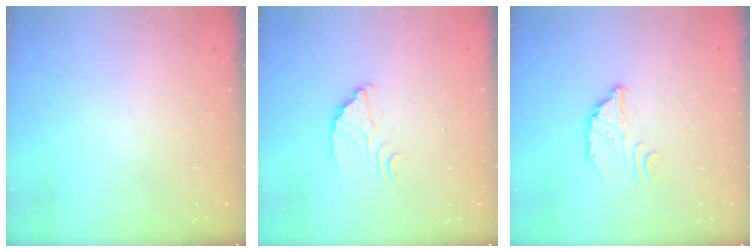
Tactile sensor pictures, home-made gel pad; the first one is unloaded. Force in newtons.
{"total": 2.3, "press": 2.3, "slide": 0.0}
{"total": 3.2, "press": 3.2, "slide": 0.2}